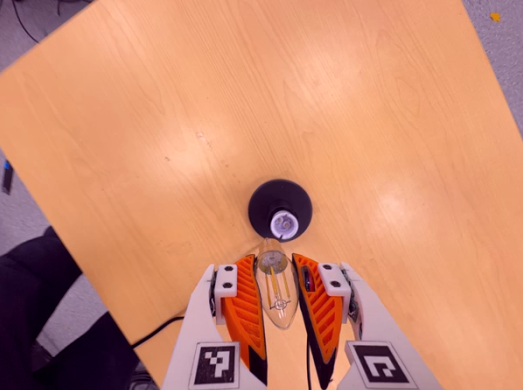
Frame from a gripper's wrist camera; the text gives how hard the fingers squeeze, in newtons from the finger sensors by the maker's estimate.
{"total": 19.2, "left": 21.1, "right": 17.3}